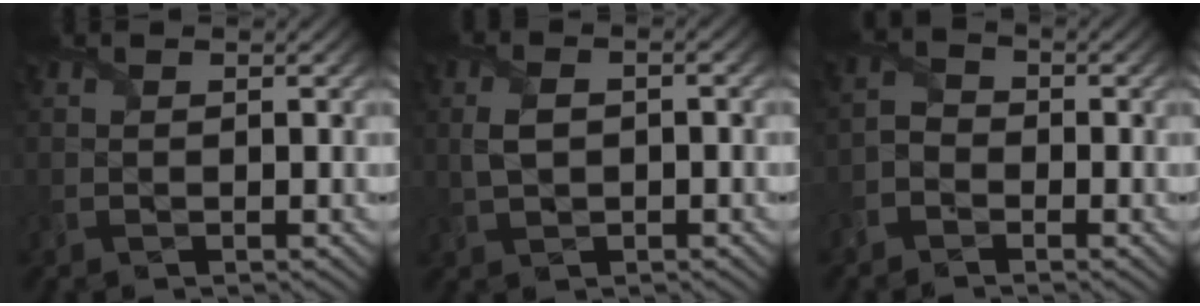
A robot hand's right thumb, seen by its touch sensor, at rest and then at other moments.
{"total": 3.6, "force": [0.0, 2.1, 3.0], "torque": [-0.072, 0.002, 0.001]}
{"total": 2.4, "force": [-1.6, 1.5, 0.9], "torque": [-0.020, 0.002, -0.045]}